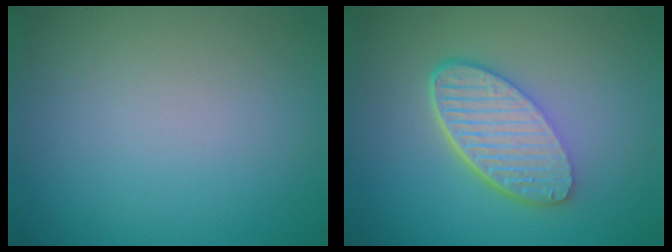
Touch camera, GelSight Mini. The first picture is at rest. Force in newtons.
{"total": 6.1, "press": 4.4, "slide": 4.2}